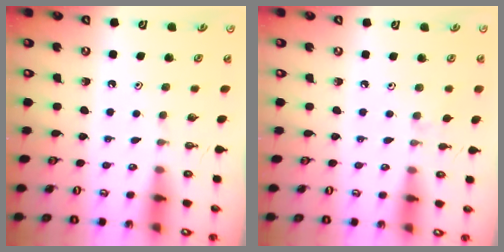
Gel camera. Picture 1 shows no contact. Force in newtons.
{"total": 2.4, "press": 2.3, "slide": 0.5}